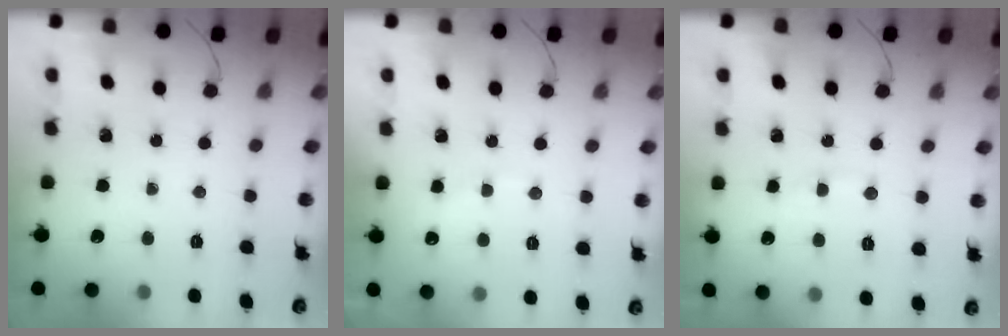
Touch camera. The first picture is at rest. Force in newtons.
{"total": 7.1, "press": 7.0, "slide": 1.5}
{"total": 7.3, "press": 7.2, "slide": 1.1}